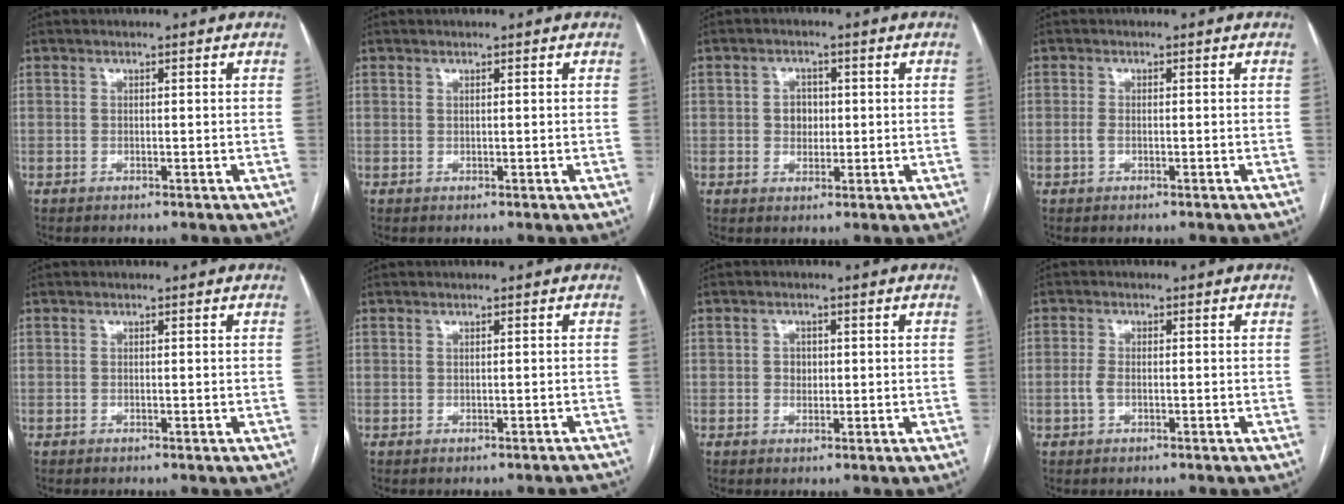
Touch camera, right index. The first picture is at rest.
{"total": 0.0}
{"total": 3.1, "force": [0.2, 2.5, 1.8], "torque": [-0.026, 0.008, 0.006]}
{"total": 1.1, "force": [-0.5, 0.4, 0.8], "torque": [-0.020, 0.001, -0.010]}
{"total": 0.0}
{"total": 1.3, "force": [-1.1, 0.4, 0.5], "torque": [0.002, 0.006, -0.013]}
{"total": 1.7, "force": [0.1, 1.5, 0.9], "torque": [-0.014, 0.002, 0.003]}
{"total": 1.9, "force": [-0.6, 0.8, 1.6], "torque": [-0.039, 0.001, -0.011]}